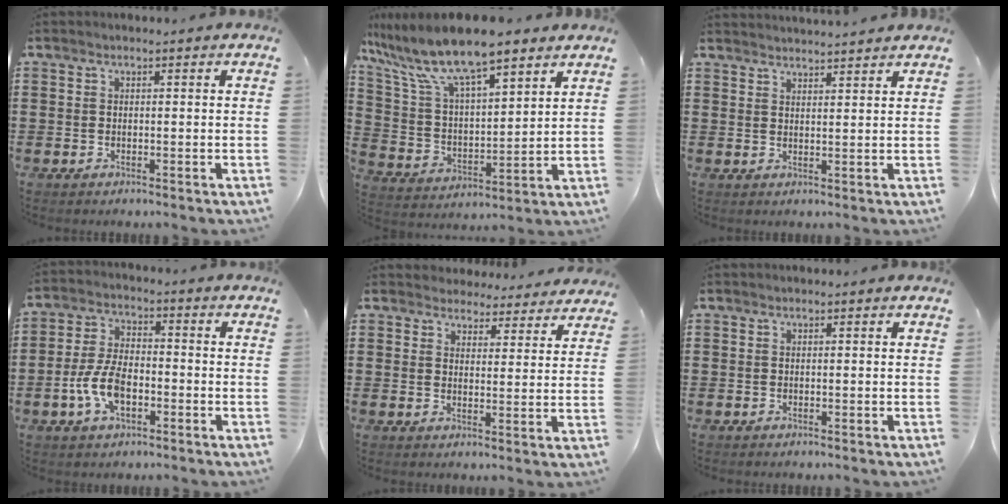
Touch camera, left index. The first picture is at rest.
{"total": 10.4, "force": [8.5, 2.0, 5.7], "torque": [-0.145, -0.038, 0.145]}
{"total": 2.3, "force": [2.3, -0.3, -0.1], "torque": [-0.005, -0.007, 0.045]}
{"total": 7.6, "force": [-2.5, 4.0, 6.0], "torque": [-0.150, -0.003, -0.055]}
{"total": 4.1, "force": [4.0, 0.8, 0.1], "torque": [-0.021, -0.016, 0.072]}
{"total": 0.0}